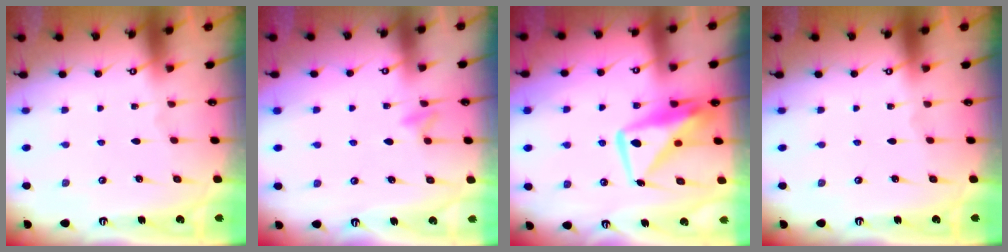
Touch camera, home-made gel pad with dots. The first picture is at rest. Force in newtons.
{"total": 6.3, "press": 6.1, "slide": 1.4}
{"total": 12.4, "press": 12.4, "slide": 1.1}
{"total": 0.0}